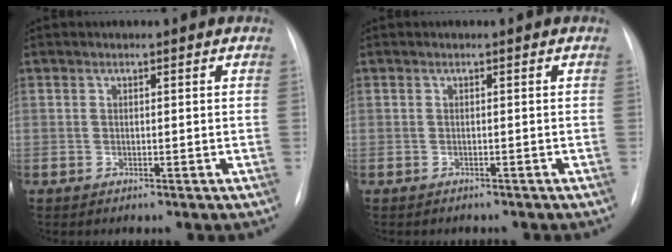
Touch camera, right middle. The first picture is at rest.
{"total": 2.3, "force": [-2.0, 0.8, 0.7], "torque": [-0.014, -0.004, -0.022]}